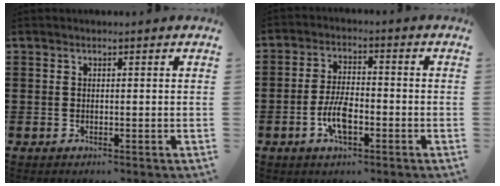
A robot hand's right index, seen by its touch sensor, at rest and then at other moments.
{"total": 5.9, "force": [-2.2, 2.5, 4.9], "torque": [-0.107, 0.002, -0.045]}